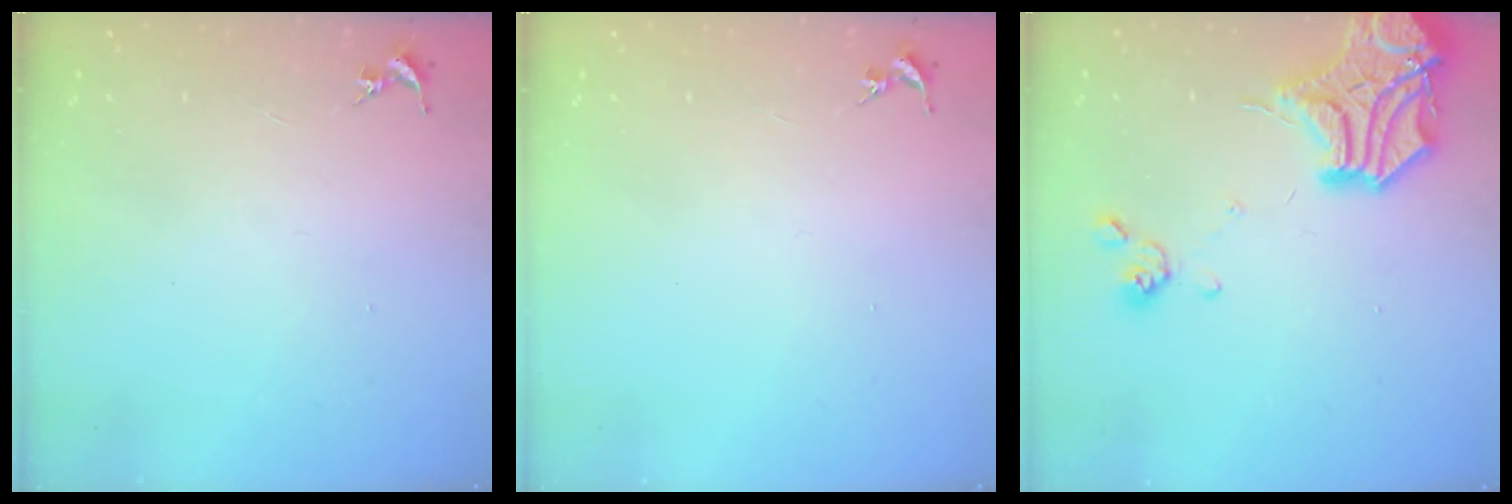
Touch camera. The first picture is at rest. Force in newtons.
{"total": 0.0}
{"total": 19.9, "press": 19.8, "slide": 2.6}